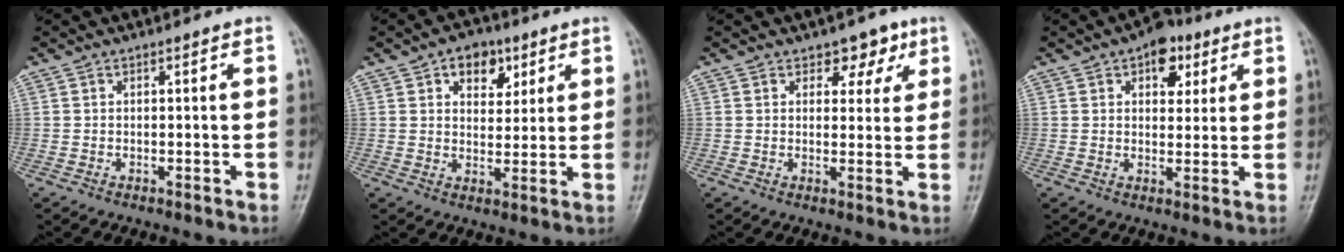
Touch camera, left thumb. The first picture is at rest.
{"total": 7.3, "force": [3.6, 4.9, 4.1], "torque": [-0.024, -0.011, 0.049]}
{"total": 4.7, "force": [2.8, 3.1, 2.2], "torque": [0.004, -0.012, 0.035]}
{"total": 7.5, "force": [3.6, 4.6, 4.6], "torque": [-0.026, -0.008, 0.045]}